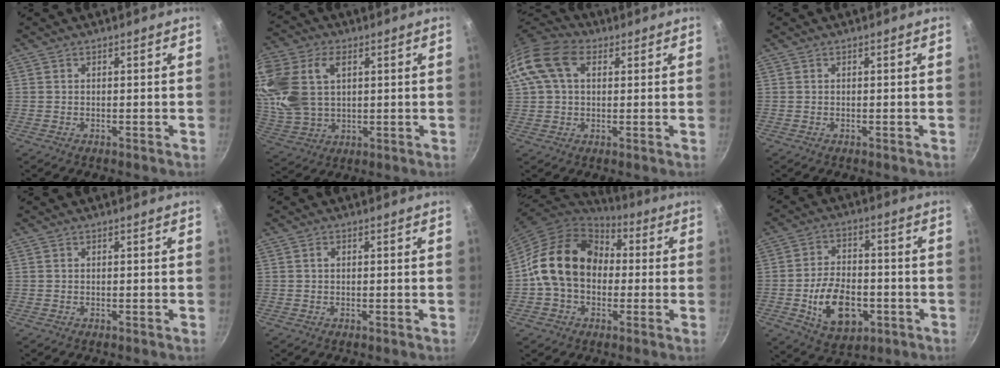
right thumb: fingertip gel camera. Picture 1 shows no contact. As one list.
[{"total": 18.0, "force": [4.9, 11.9, 12.5], "torque": [-0.268, -0.003, 0.099]}, {"total": 14.6, "force": [4.5, 9.7, 9.9], "torque": [-0.196, 0.025, 0.066]}, {"total": 0.0}, {"total": 0.0}, {"total": 0.7, "force": [0.1, 0.5, 0.5], "torque": [-0.008, 0.003, 0.002]}, {"total": 17.5, "force": [0.7, 13.5, 11.1], "torque": [-0.165, 0.039, 0.000]}, {"total": 13.4, "force": [-3.8, 8.5, 9.6], "torque": [-0.138, 0.018, -0.055]}]